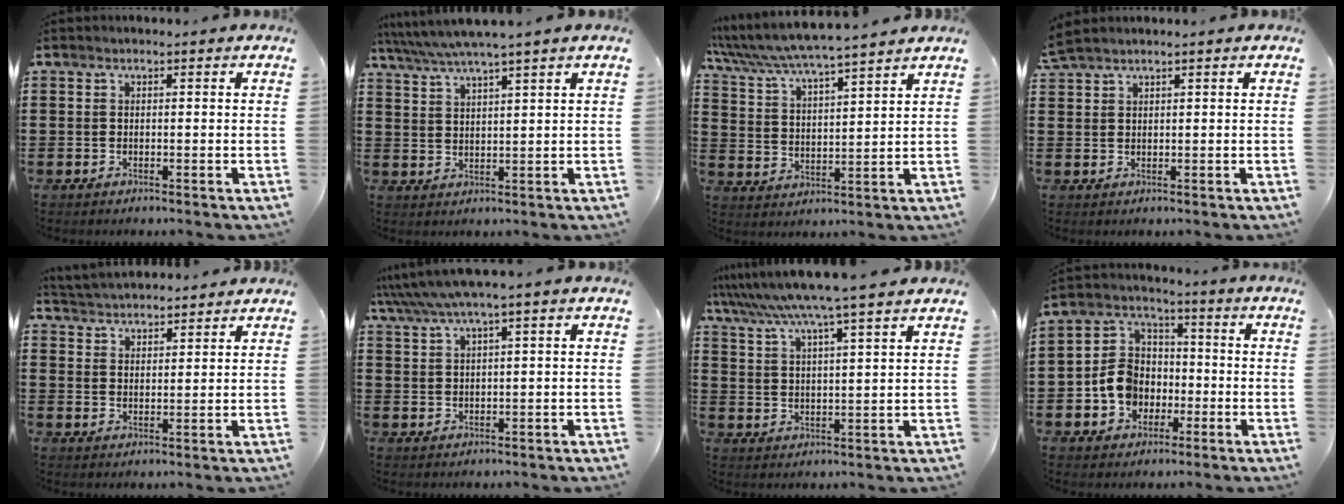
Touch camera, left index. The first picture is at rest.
{"total": 4.2, "force": [3.5, -0.5, 2.1], "torque": [-0.051, -0.014, 0.061]}
{"total": 4.7, "force": [4.5, -0.3, 1.5], "torque": [-0.051, -0.033, 0.071]}
{"total": 1.7, "force": [1.6, 0.0, 0.7], "torque": [-0.017, 0.002, 0.031]}
{"total": 3.1, "force": [3.1, 0.2, -0.4], "torque": [-0.006, -0.011, 0.056]}
{"total": 3.5, "force": [2.1, -0.2, 2.8], "torque": [-0.068, -0.006, 0.032]}
{"total": 7.4, "force": [6.4, -1.1, 3.5], "torque": [-0.091, -0.036, 0.109]}
{"total": 7.7, "force": [-2.3, 6.6, 3.2], "torque": [-0.097, 0.018, -0.047]}